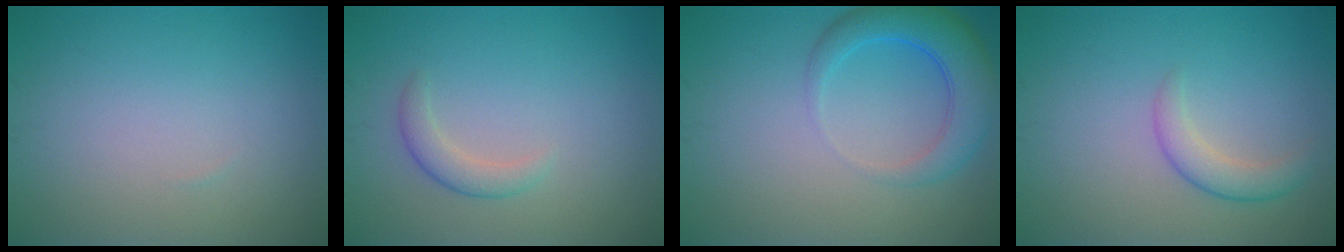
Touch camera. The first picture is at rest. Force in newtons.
{"total": 1.8, "press": 1.8, "slide": 0.1}
{"total": 4.8, "press": 4.7, "slide": 0.5}
{"total": 2.3, "press": 2.3, "slide": 0.1}